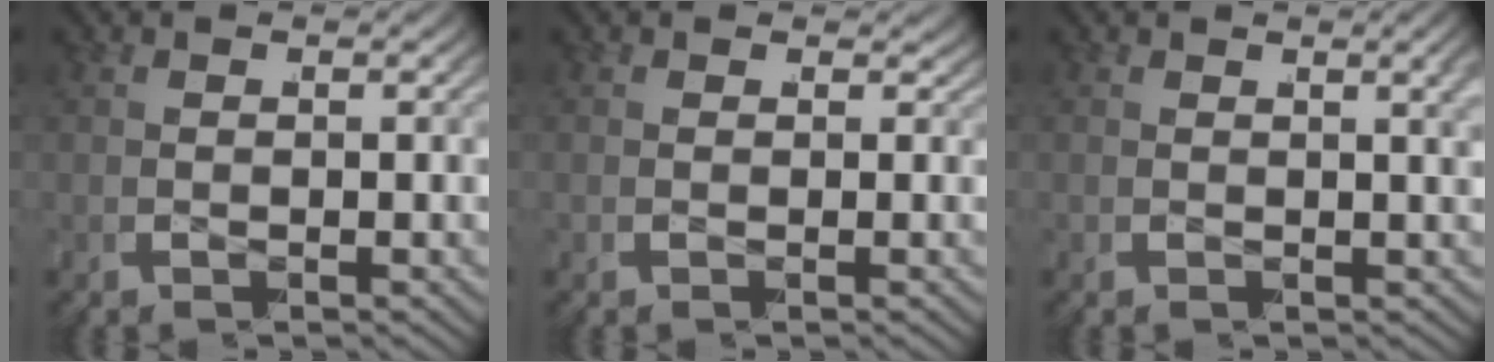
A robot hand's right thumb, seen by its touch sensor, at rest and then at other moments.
{"total": 1.1, "force": [0.8, 0.8, 0.3], "torque": [-0.007, -0.006, 0.013]}
{"total": 1.0, "force": [0.1, -1.0, 0.0], "torque": [0.002, 0.005, 0.003]}